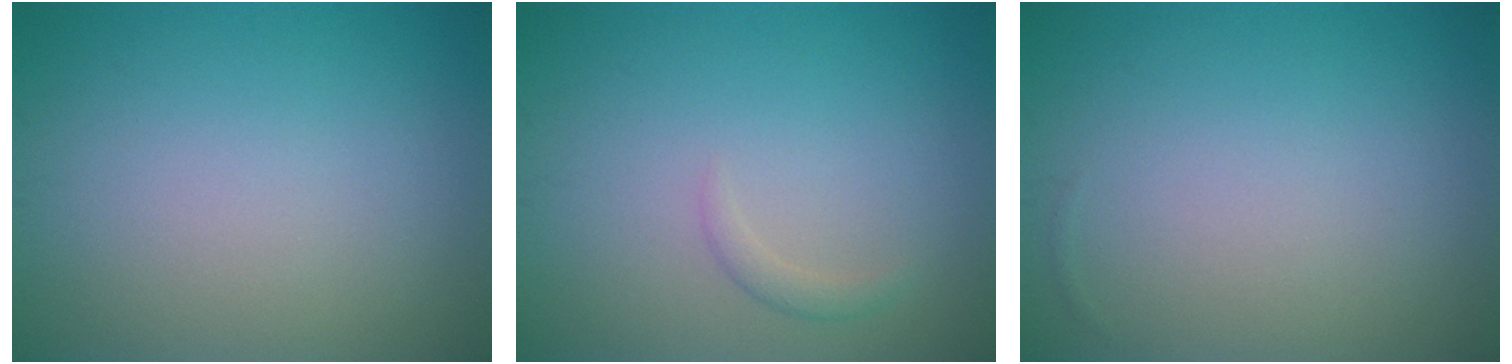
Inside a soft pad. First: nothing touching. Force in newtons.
{"total": 1.0, "press": 1.0, "slide": 0.1}
{"total": 0.0}